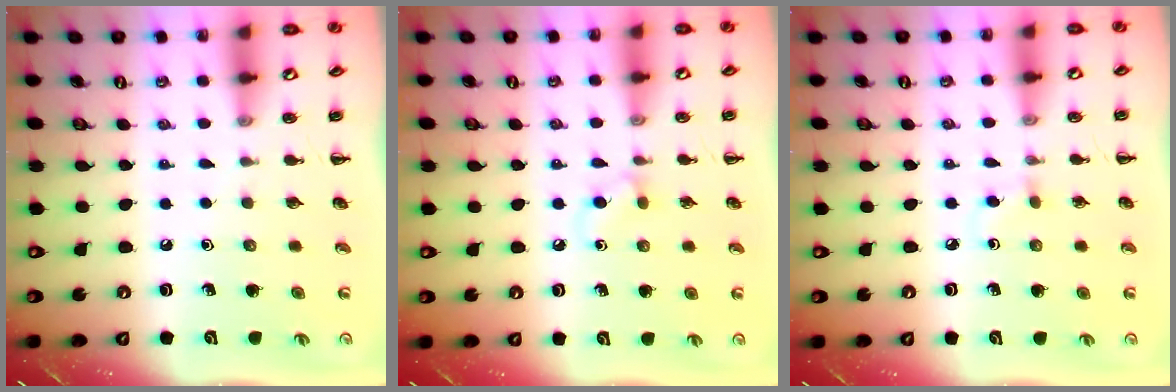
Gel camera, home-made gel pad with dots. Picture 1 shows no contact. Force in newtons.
{"total": 4.3, "press": 4.1, "slide": 1.2}
{"total": 3.9, "press": 3.5, "slide": 1.5}